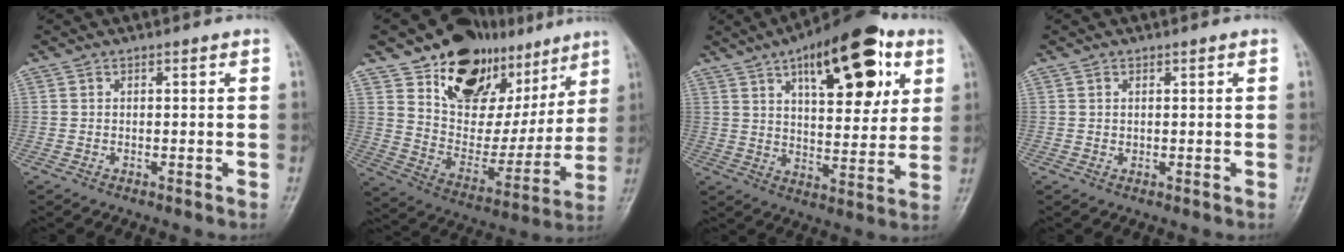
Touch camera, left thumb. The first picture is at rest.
{"total": 23.6, "force": [14.6, 14.6, 11.4], "torque": [-0.111, -0.056, 0.240]}
{"total": 21.8, "force": [9.9, 9.4, 17.0], "torque": [-0.211, -0.023, 0.149]}
{"total": 0.5, "force": [0.3, 0.4, 0.1], "torque": [0.003, -0.001, 0.005]}